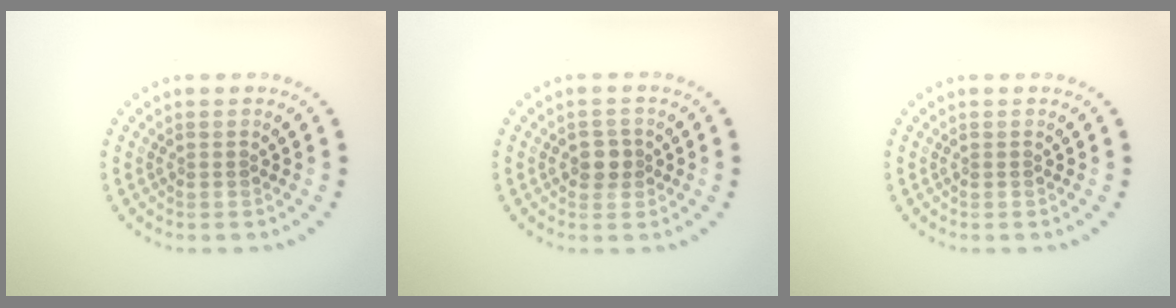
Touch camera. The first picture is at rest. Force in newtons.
{"total": 1.9, "press": 1.8, "slide": 0.7}
{"total": 0.0}